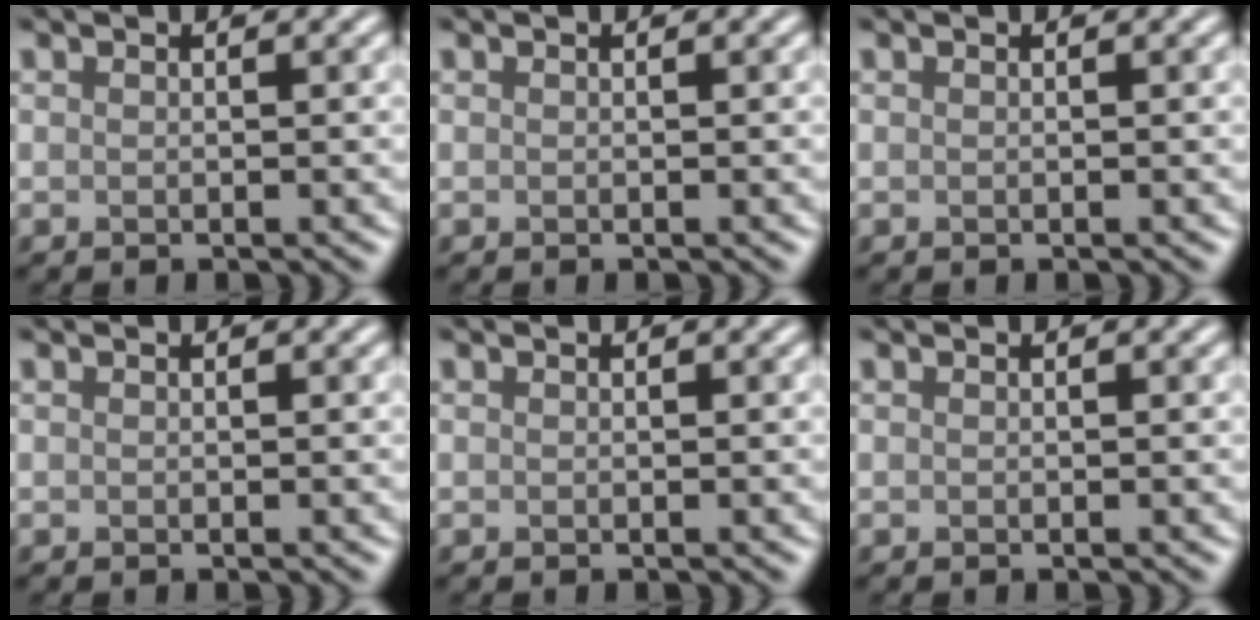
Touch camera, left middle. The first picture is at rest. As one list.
[{"total": 0.0}, {"total": 0.0}, {"total": 0.0}, {"total": 0.0}, {"total": 0.0}]